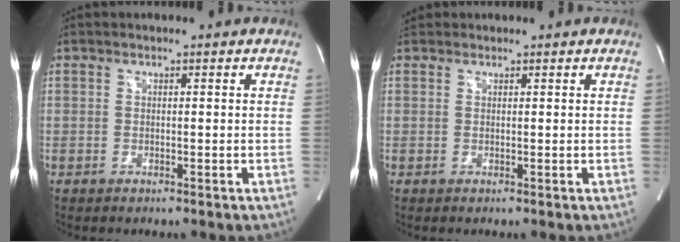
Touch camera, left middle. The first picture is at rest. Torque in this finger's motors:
{"motor_torque": [0.62, -0.57, -0.01, 0.01]}